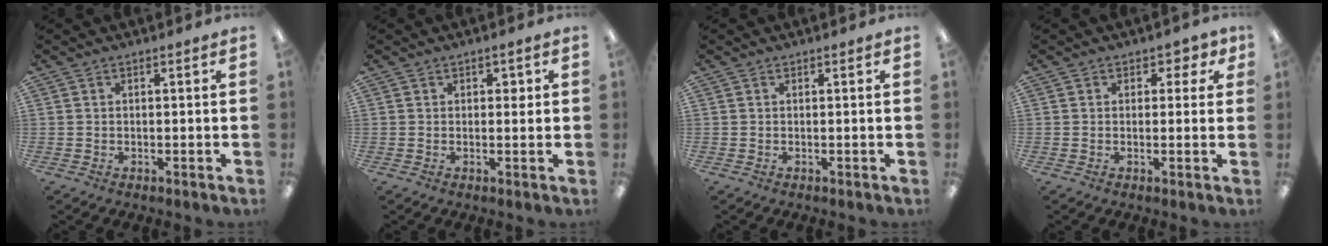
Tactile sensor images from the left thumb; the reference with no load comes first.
{"total": 1.8, "force": [0.6, 1.1, 1.2], "torque": [-0.016, 0.003, 0.008]}
{"total": 0.0}
{"total": 2.3, "force": [0.6, 1.9, 1.1], "torque": [-0.008, 0.002, 0.007]}